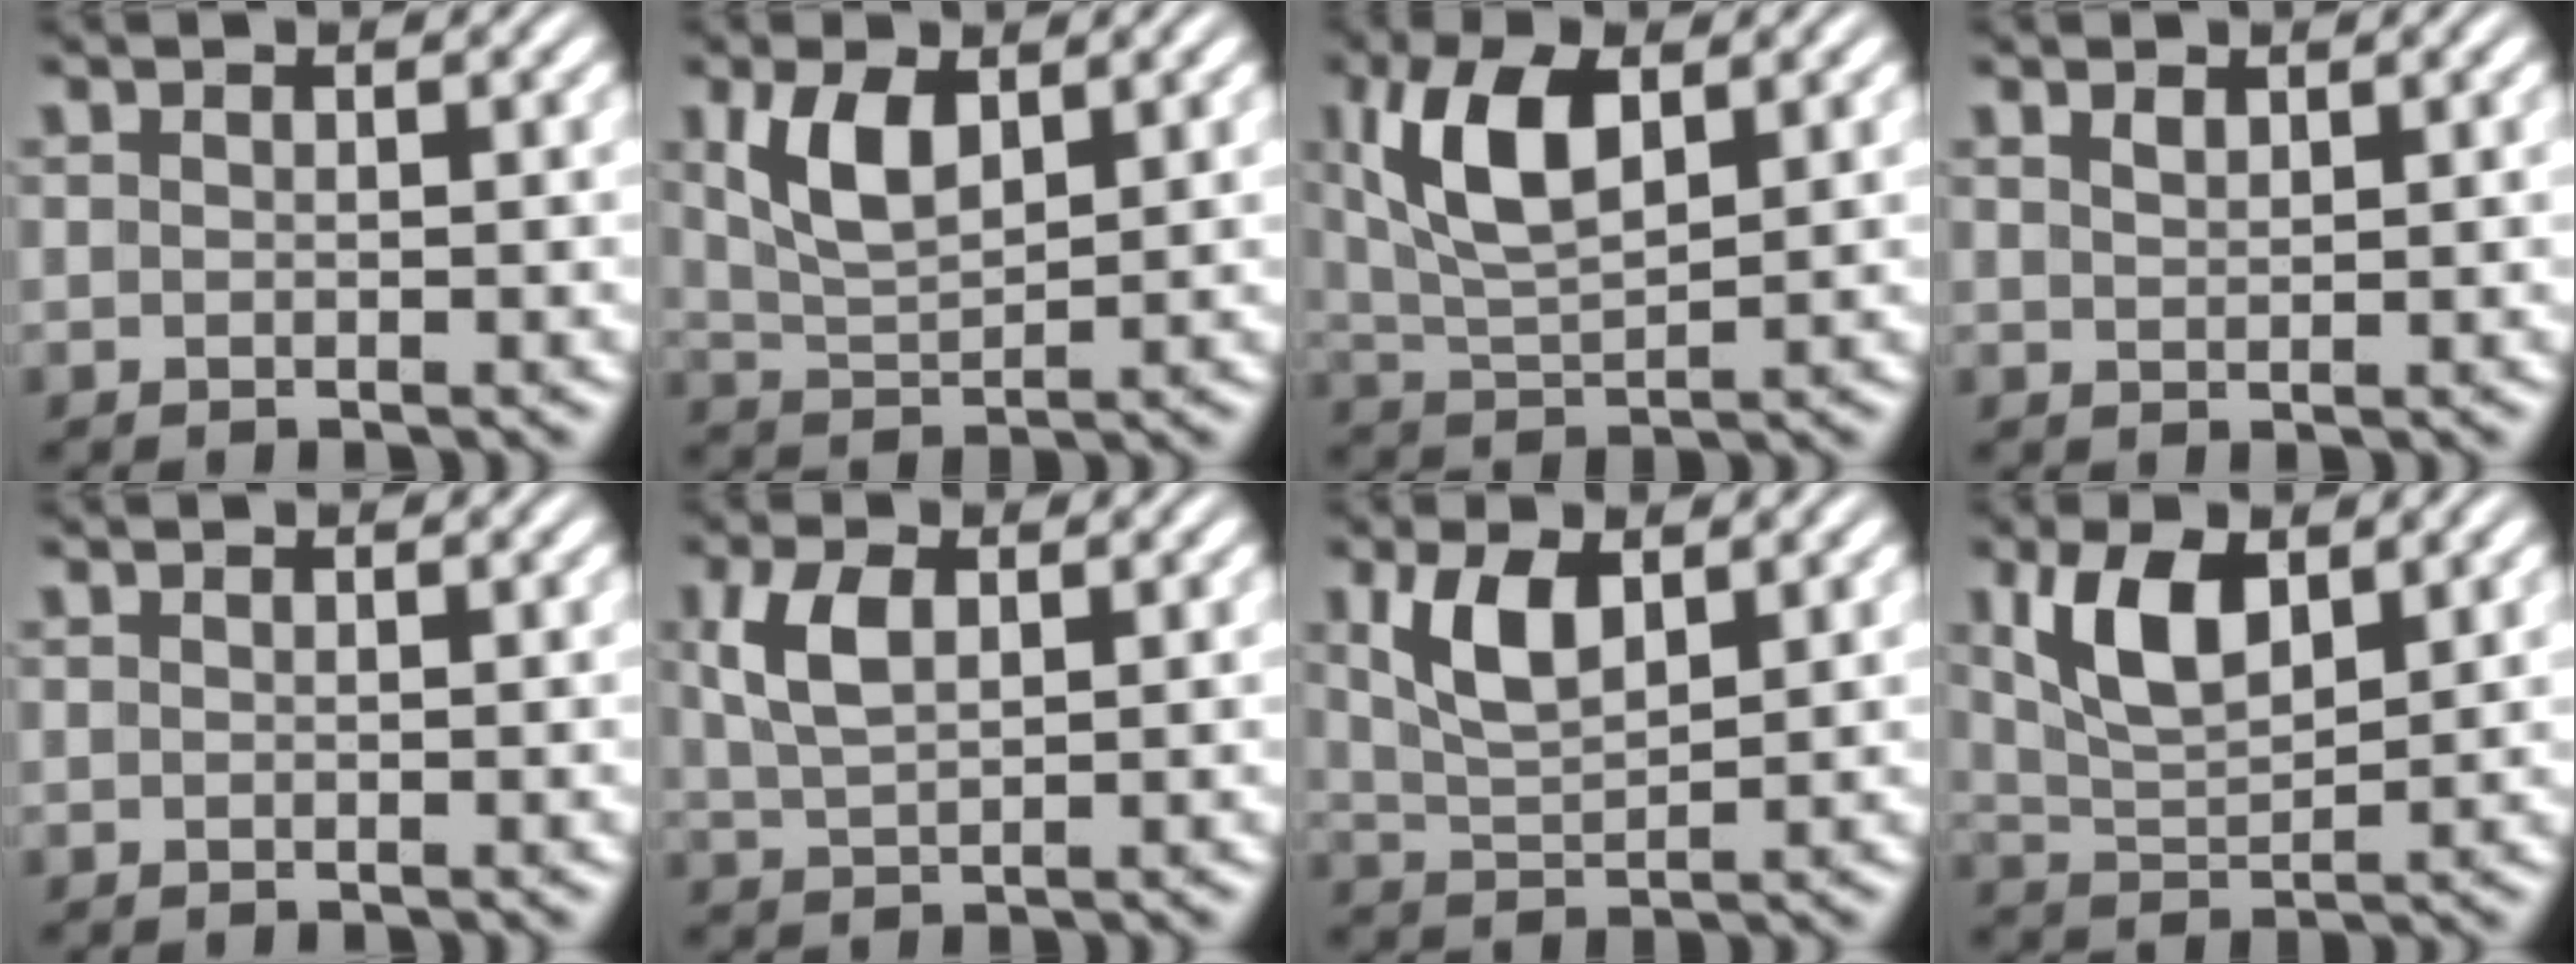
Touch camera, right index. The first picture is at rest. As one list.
[{"total": 4.2, "force": [1.3, 2.4, 3.2], "torque": [-0.076, -0.014, 0.030]}, {"total": 6.8, "force": [2.0, 3.7, 5.4], "torque": [-0.125, -0.013, 0.045]}, {"total": 0.8, "force": [0.7, -0.3, 0.3], "torque": [-0.004, -0.007, 0.020]}, {"total": 0.0}, {"total": 3.2, "force": [0.9, 1.6, 2.6], "torque": [-0.060, -0.004, 0.024]}, {"total": 4.0, "force": [1.2, 2.1, 3.1], "torque": [-0.073, -0.012, 0.030]}, {"total": 5.6, "force": [1.6, 3.4, 4.0], "torque": [-0.092, -0.018, 0.037]}]